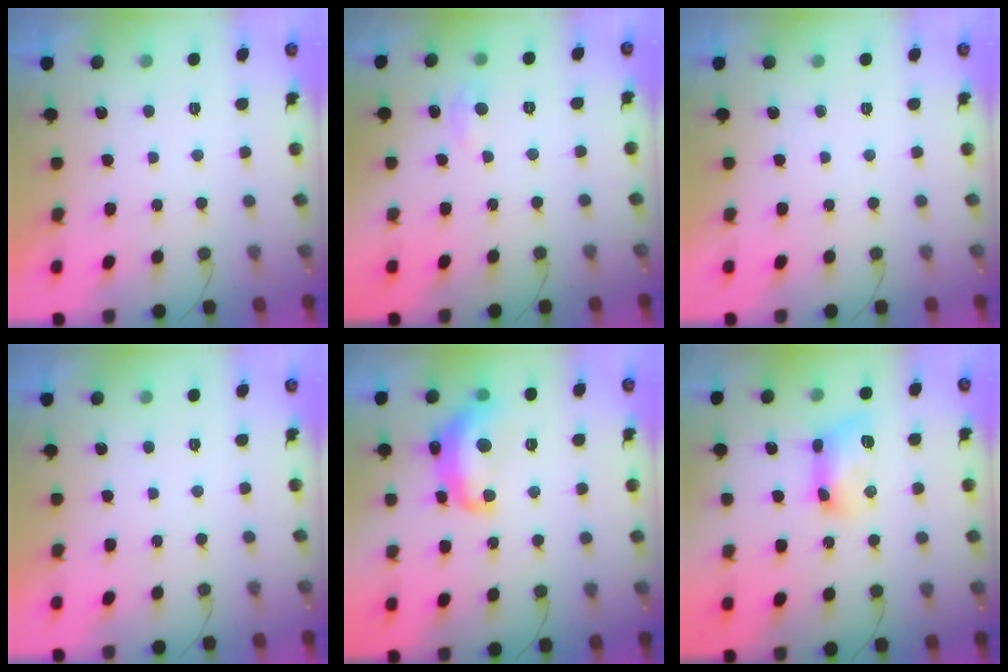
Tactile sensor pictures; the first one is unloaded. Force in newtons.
{"total": 3.1, "press": 3.0, "slide": 0.4}
{"total": 0.0}
{"total": 0.0}
{"total": 13.7, "press": 13.7, "slide": 0.8}
{"total": 10.9, "press": 10.9, "slide": 1.0}